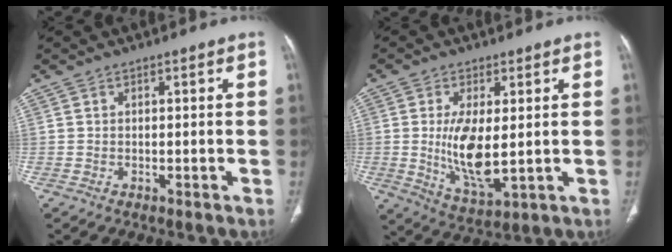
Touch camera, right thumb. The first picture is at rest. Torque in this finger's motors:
{"motor_torque": [1.69, 1.49, 1.35, -0.88, 0.19]}